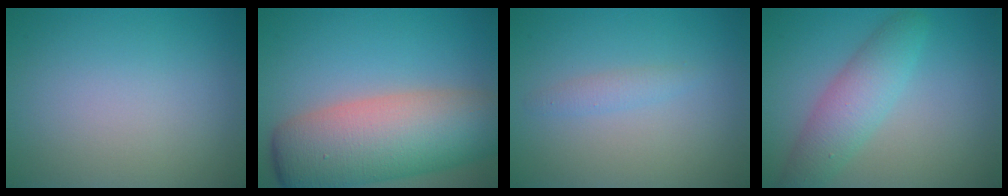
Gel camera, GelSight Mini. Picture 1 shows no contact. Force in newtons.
{"total": 11.7, "press": 11.7, "slide": 0.5}
{"total": 1.1, "press": 1.1, "slide": 0.1}
{"total": 4.2, "press": 4.2, "slide": 0.1}